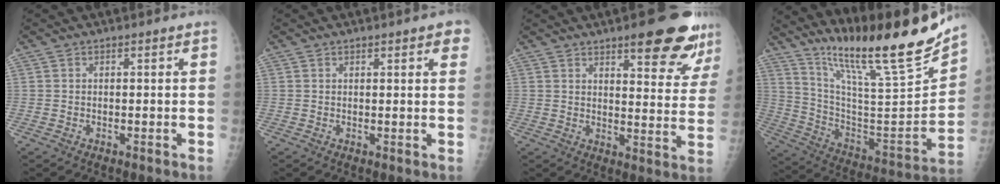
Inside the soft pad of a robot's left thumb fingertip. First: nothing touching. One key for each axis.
{"total": 3.6, "fx": 2.1, "fy": 1.0, "fz": 2.7, "tx": -0.019, "ty": -0.005, "tz": 0.021}
{"total": 15.7, "fx": 10.3, "fy": 4.6, "fz": 10.9, "tx": -0.100, "ty": -0.059, "tz": 0.128}
{"total": 24.7, "fx": 20.3, "fy": 1.9, "fz": 13.9, "tx": -0.205, "ty": -0.126, "tz": 0.335}